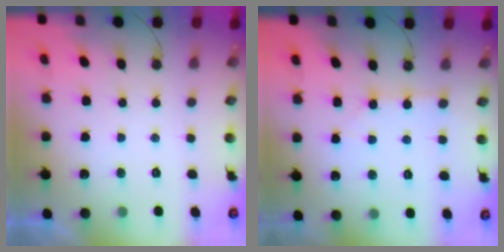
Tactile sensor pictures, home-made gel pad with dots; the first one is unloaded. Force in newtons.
{"total": 2.6, "press": 2.6, "slide": 0.3}